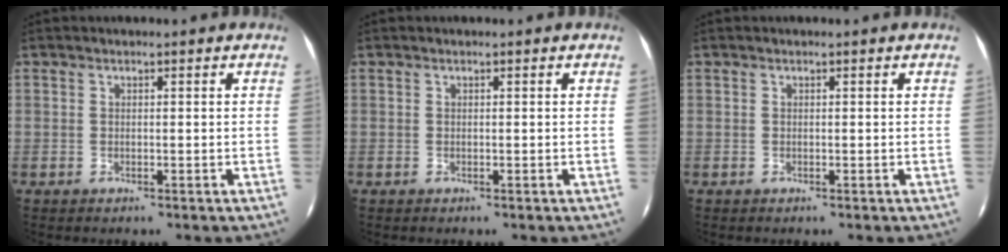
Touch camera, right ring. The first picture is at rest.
{"total": 0.0}
{"total": 0.0}